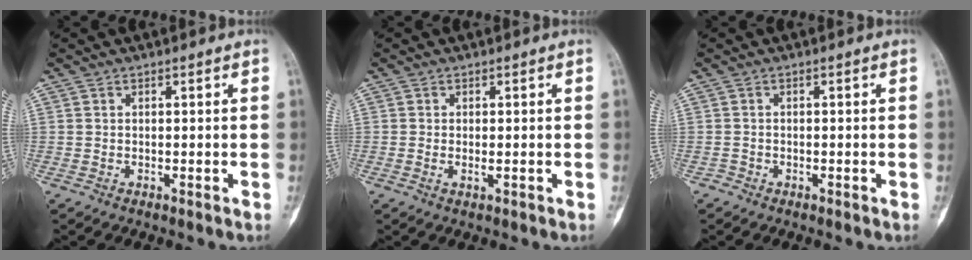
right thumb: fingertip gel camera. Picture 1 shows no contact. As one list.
[{"total": 1.1, "force": [-0.2, 0.5, 1.0], "torque": [-0.017, -0.001, -0.003]}, {"total": 0.8, "force": [-0.6, 0.6, -0.2], "torque": [0.002, 0.003, -0.018]}]